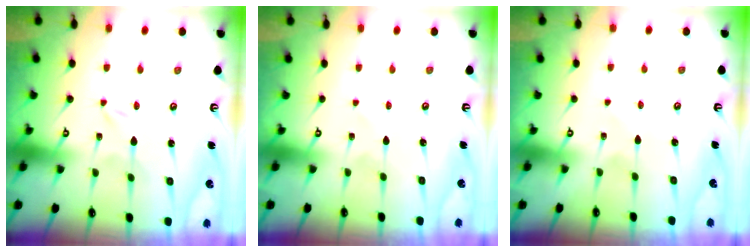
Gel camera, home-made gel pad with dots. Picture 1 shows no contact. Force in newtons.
{"total": 0.0}
{"total": 2.3, "press": 2.3, "slide": 0.1}